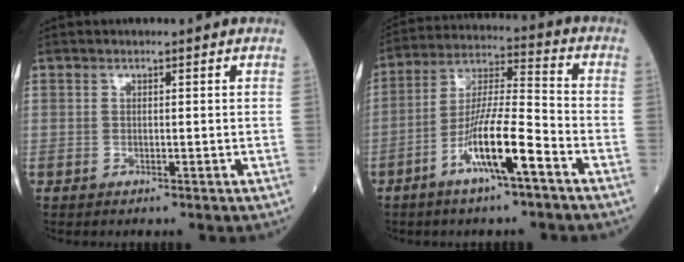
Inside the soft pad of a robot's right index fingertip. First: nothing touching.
{"total": 11.8, "force": [-5.7, 0.9, 10.3], "torque": [-0.196, -0.001, -0.108]}